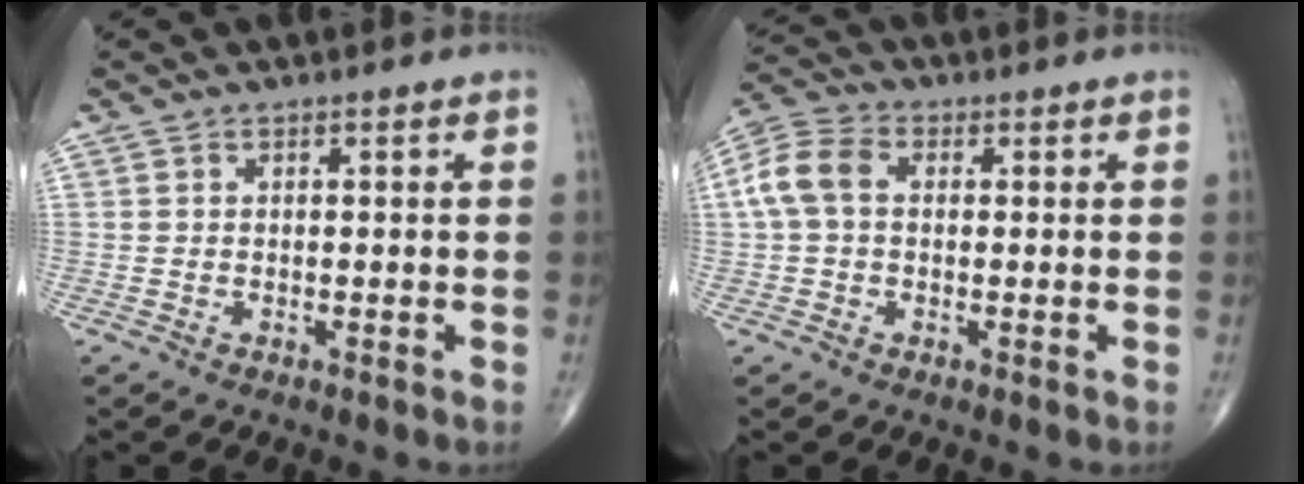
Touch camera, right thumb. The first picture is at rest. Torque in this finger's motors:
{"motor_torque": [-0.42, 0.54, 0.33, -0.24, 0.05]}